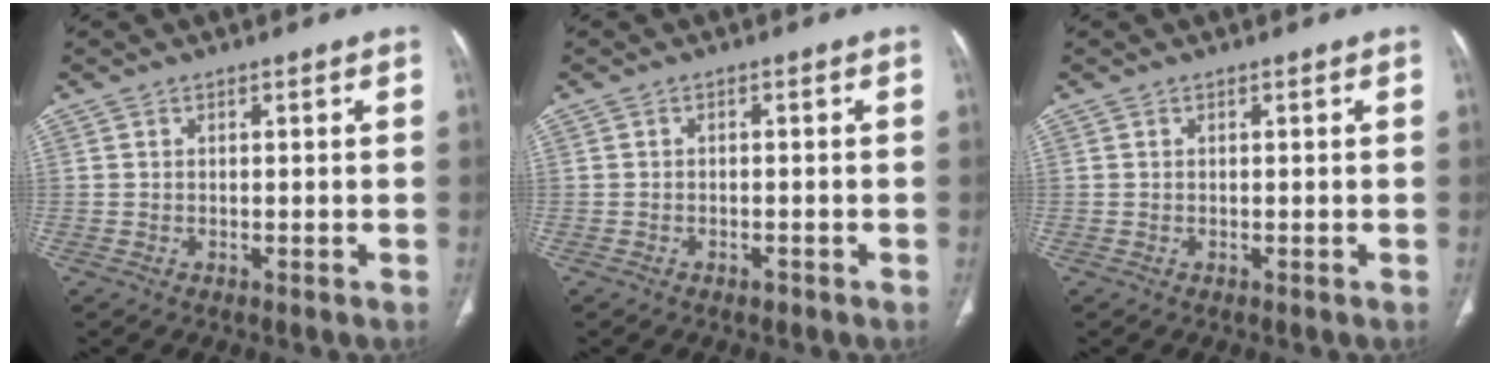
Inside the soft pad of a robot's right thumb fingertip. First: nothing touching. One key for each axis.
{"total": 1.1, "fx": -0.7, "fy": 0.7, "fz": 0.4, "tx": -0.006, "ty": 0.003, "tz": -0.012}
{"total": 0.0}